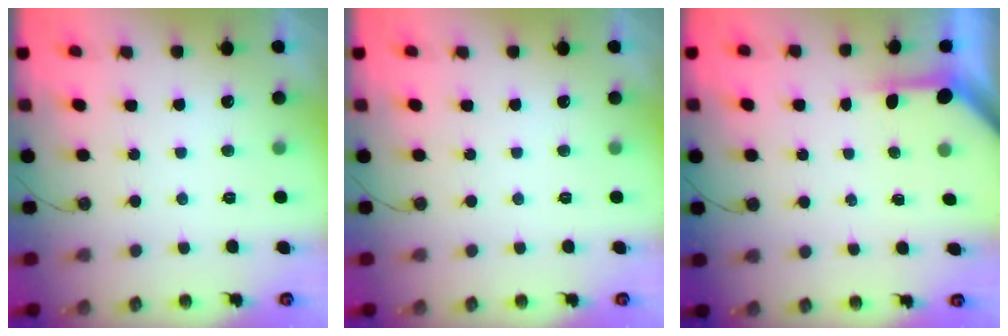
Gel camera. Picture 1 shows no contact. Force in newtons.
{"total": 0.0}
{"total": 3.3, "press": 3.2, "slide": 0.4}